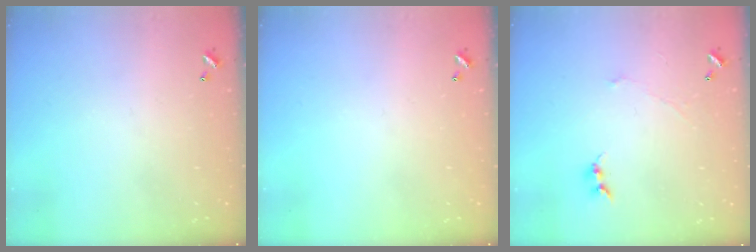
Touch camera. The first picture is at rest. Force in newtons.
{"total": 0.0}
{"total": 0.0}